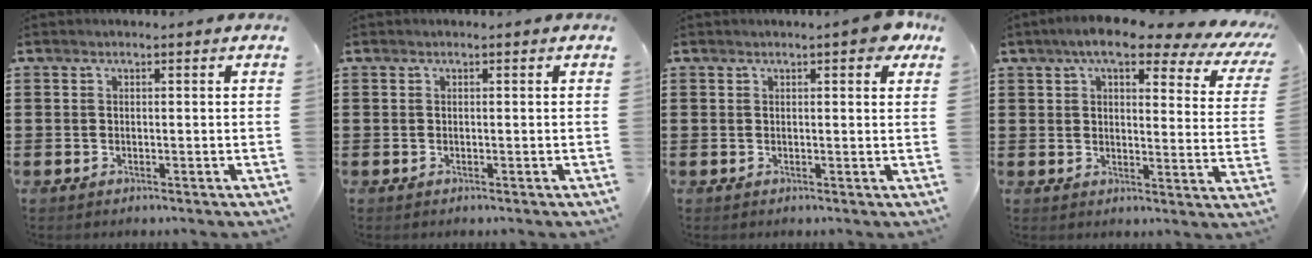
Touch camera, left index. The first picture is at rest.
{"total": 0.0}
{"total": 2.7, "force": [1.5, 0.5, 2.2], "torque": [-0.031, -0.001, 0.022]}
{"total": 8.0, "force": [6.0, 2.1, 4.9], "torque": [-0.100, -0.020, 0.099]}